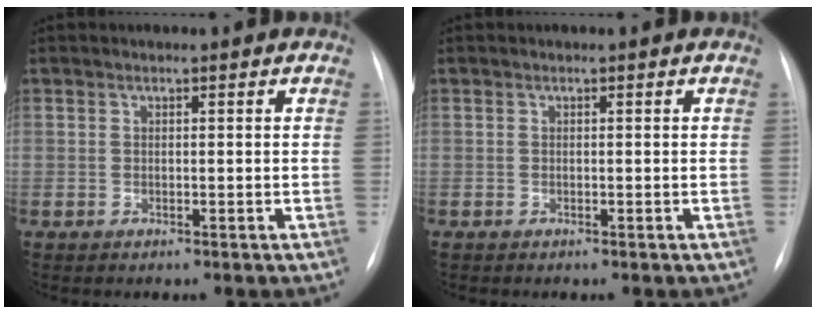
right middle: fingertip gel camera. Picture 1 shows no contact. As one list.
[{"total": 0.0}]